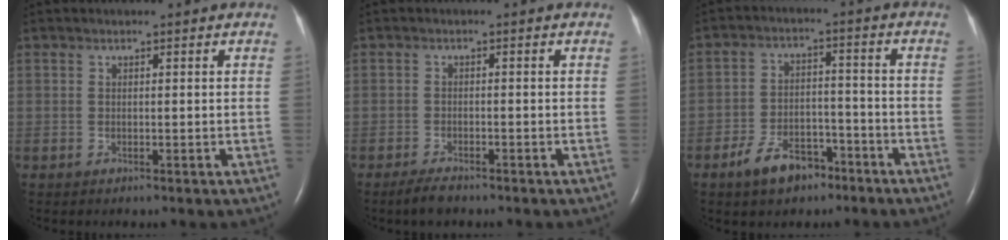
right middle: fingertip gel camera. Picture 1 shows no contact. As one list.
[{"total": 2.7, "force": [-2.2, 0.6, 1.4], "torque": [-0.037, -0.006, -0.037]}, {"total": 7.3, "force": [-5.0, 3.9, 3.8], "torque": [-0.079, 0.011, -0.078]}]